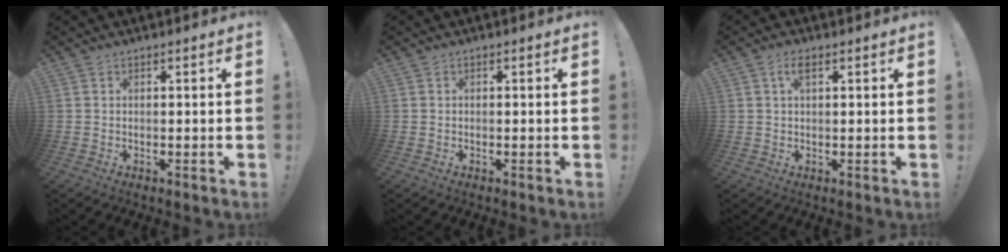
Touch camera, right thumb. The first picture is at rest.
{"total": 0.0}
{"total": 3.0, "force": [1.3, 1.3, 2.4], "torque": [-0.047, 0.005, 0.020]}